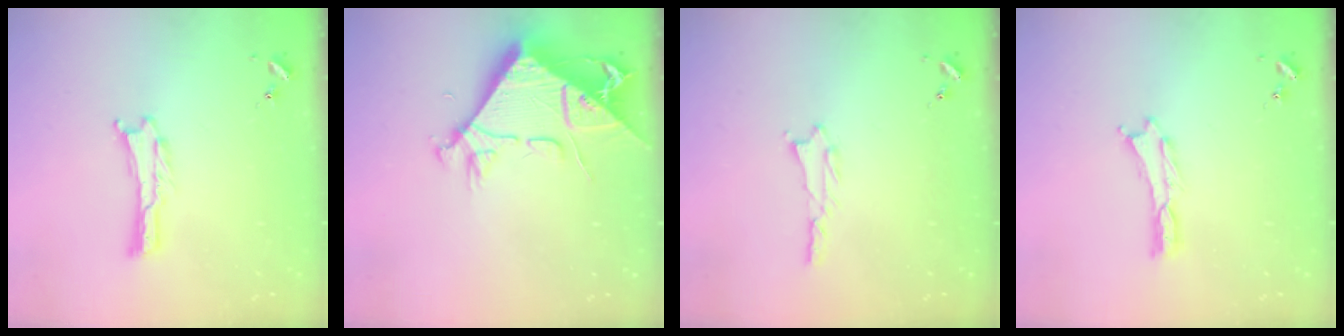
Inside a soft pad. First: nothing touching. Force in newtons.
{"total": 9.8, "press": 9.7, "slide": 1.1}
{"total": 0.9, "press": 0.9, "slide": 0.2}
{"total": 0.0}